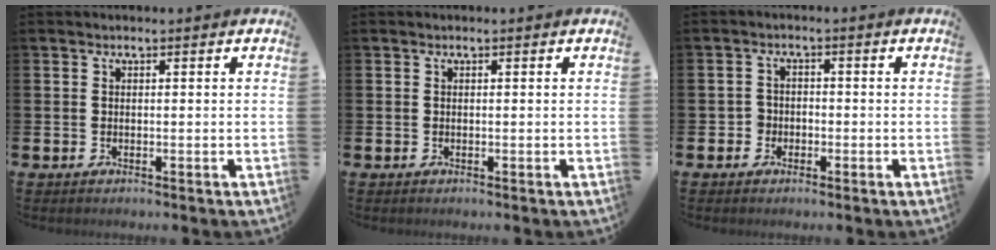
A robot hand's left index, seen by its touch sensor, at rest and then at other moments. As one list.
[{"total": 0.0}, {"total": 2.2, "force": [-1.1, 1.8, 0.1], "torque": [-0.013, 0.007, -0.027]}]